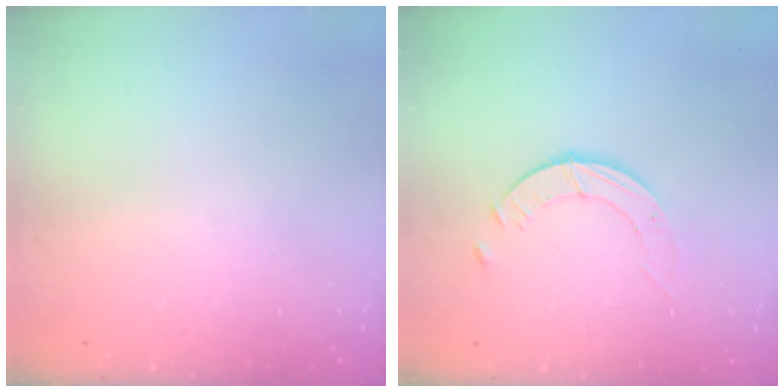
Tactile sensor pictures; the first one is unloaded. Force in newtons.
{"total": 3.9, "press": 3.9, "slide": 0.4}